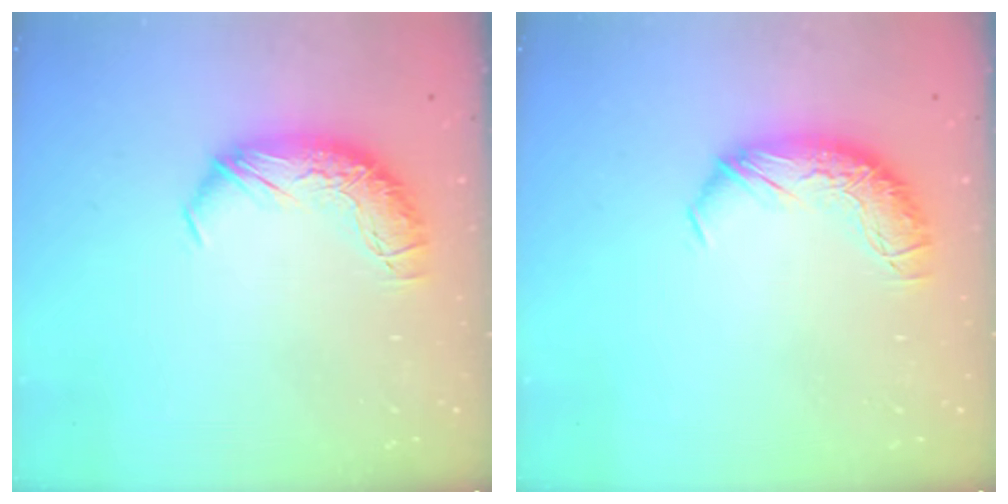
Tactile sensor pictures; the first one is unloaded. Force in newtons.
{"total": 0.0}